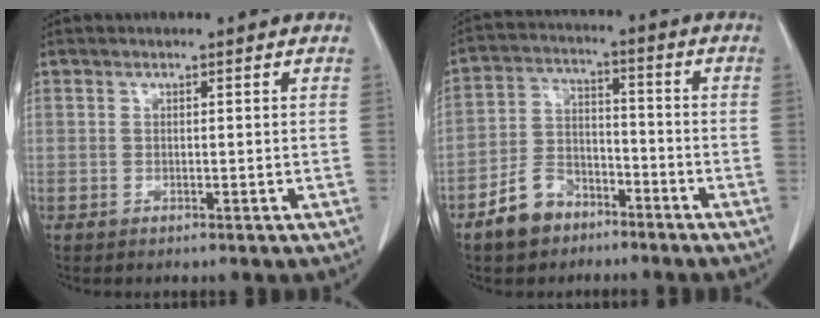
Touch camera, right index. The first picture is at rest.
{"total": 7.9, "force": [-5.3, 4.9, 3.1], "torque": [-0.072, 0.013, -0.093]}